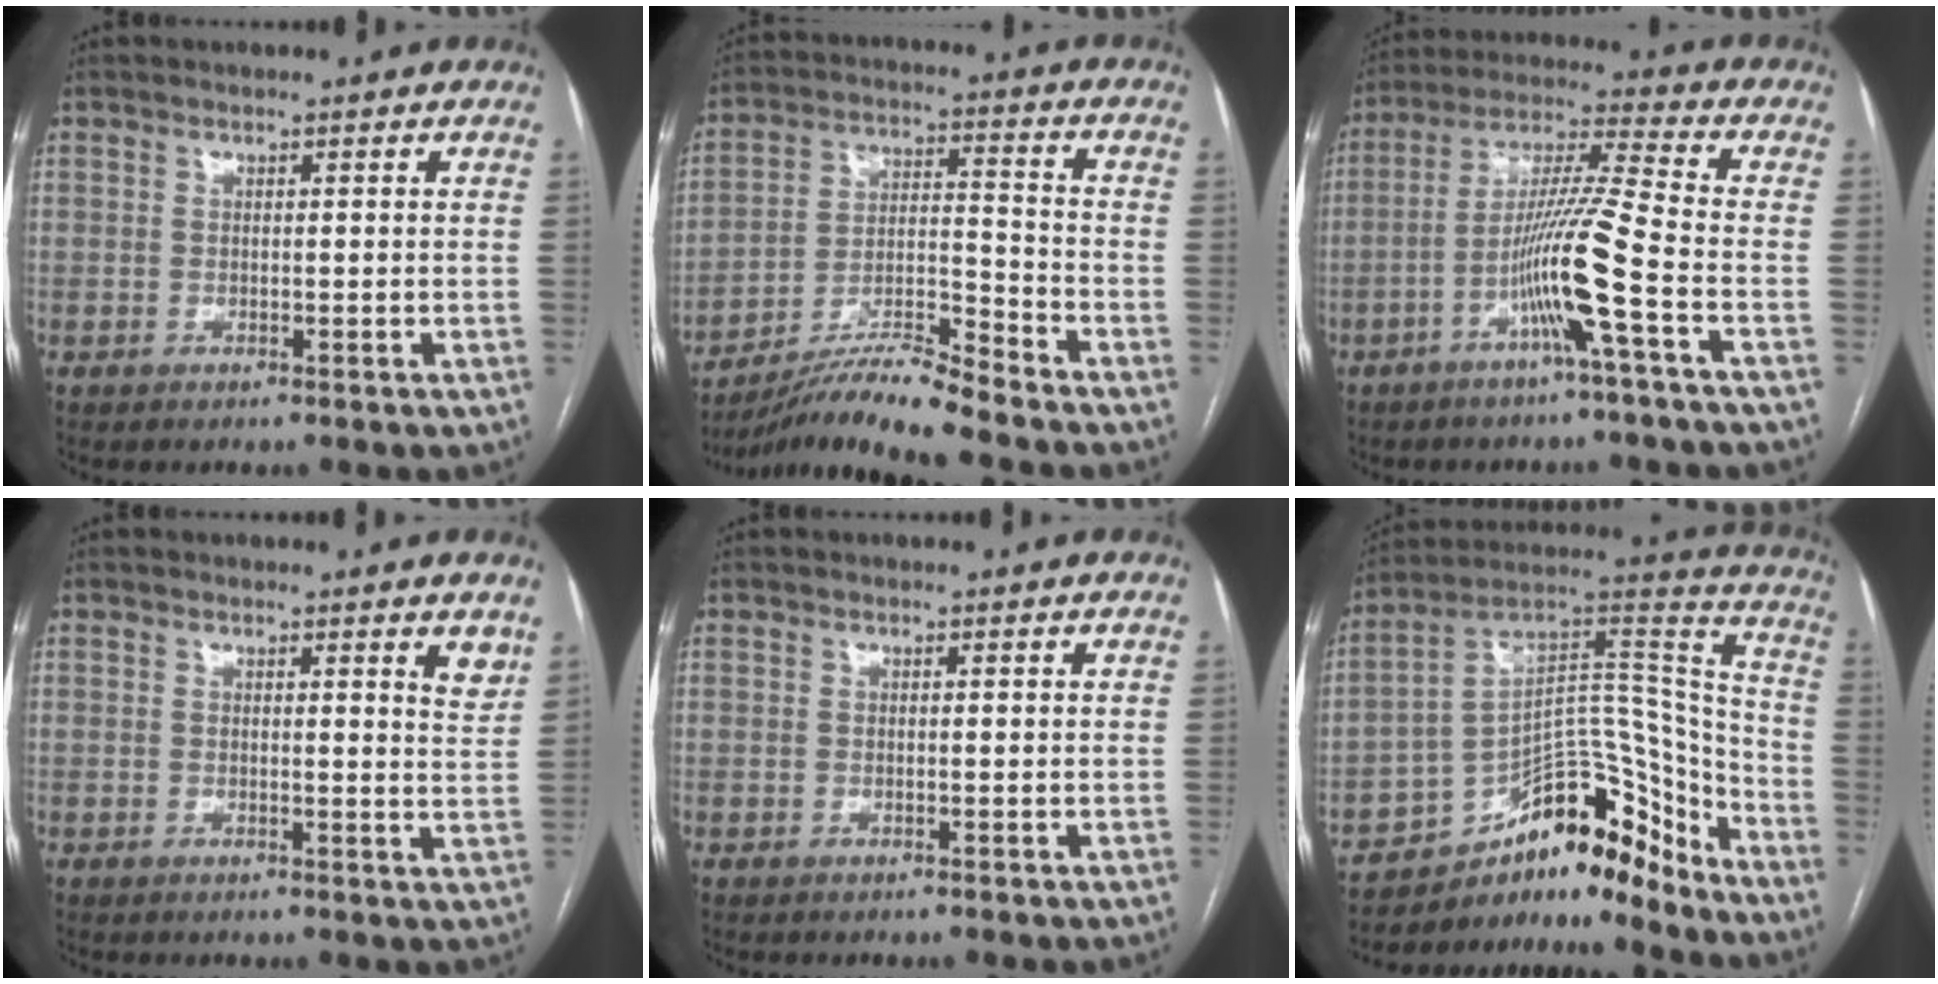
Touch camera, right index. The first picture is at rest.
{"total": 12.1, "force": [-10.8, -1.0, 5.3], "torque": [-0.086, 0.004, -0.194]}
{"total": 11.3, "force": [-4.4, -1.5, 10.3], "torque": [-0.197, 0.007, -0.086]}
{"total": 3.2, "force": [2.2, 0.2, 2.3], "torque": [-0.028, -0.015, 0.021]}
{"total": 0.0}
{"total": 18.5, "force": [-14.4, 6.8, 9.4], "torque": [-0.137, 0.072, -0.227]}